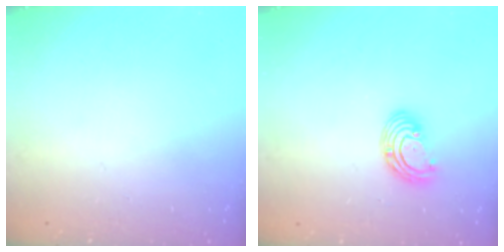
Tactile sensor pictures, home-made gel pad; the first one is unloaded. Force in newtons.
{"total": 5.8, "press": 5.8, "slide": 0.7}